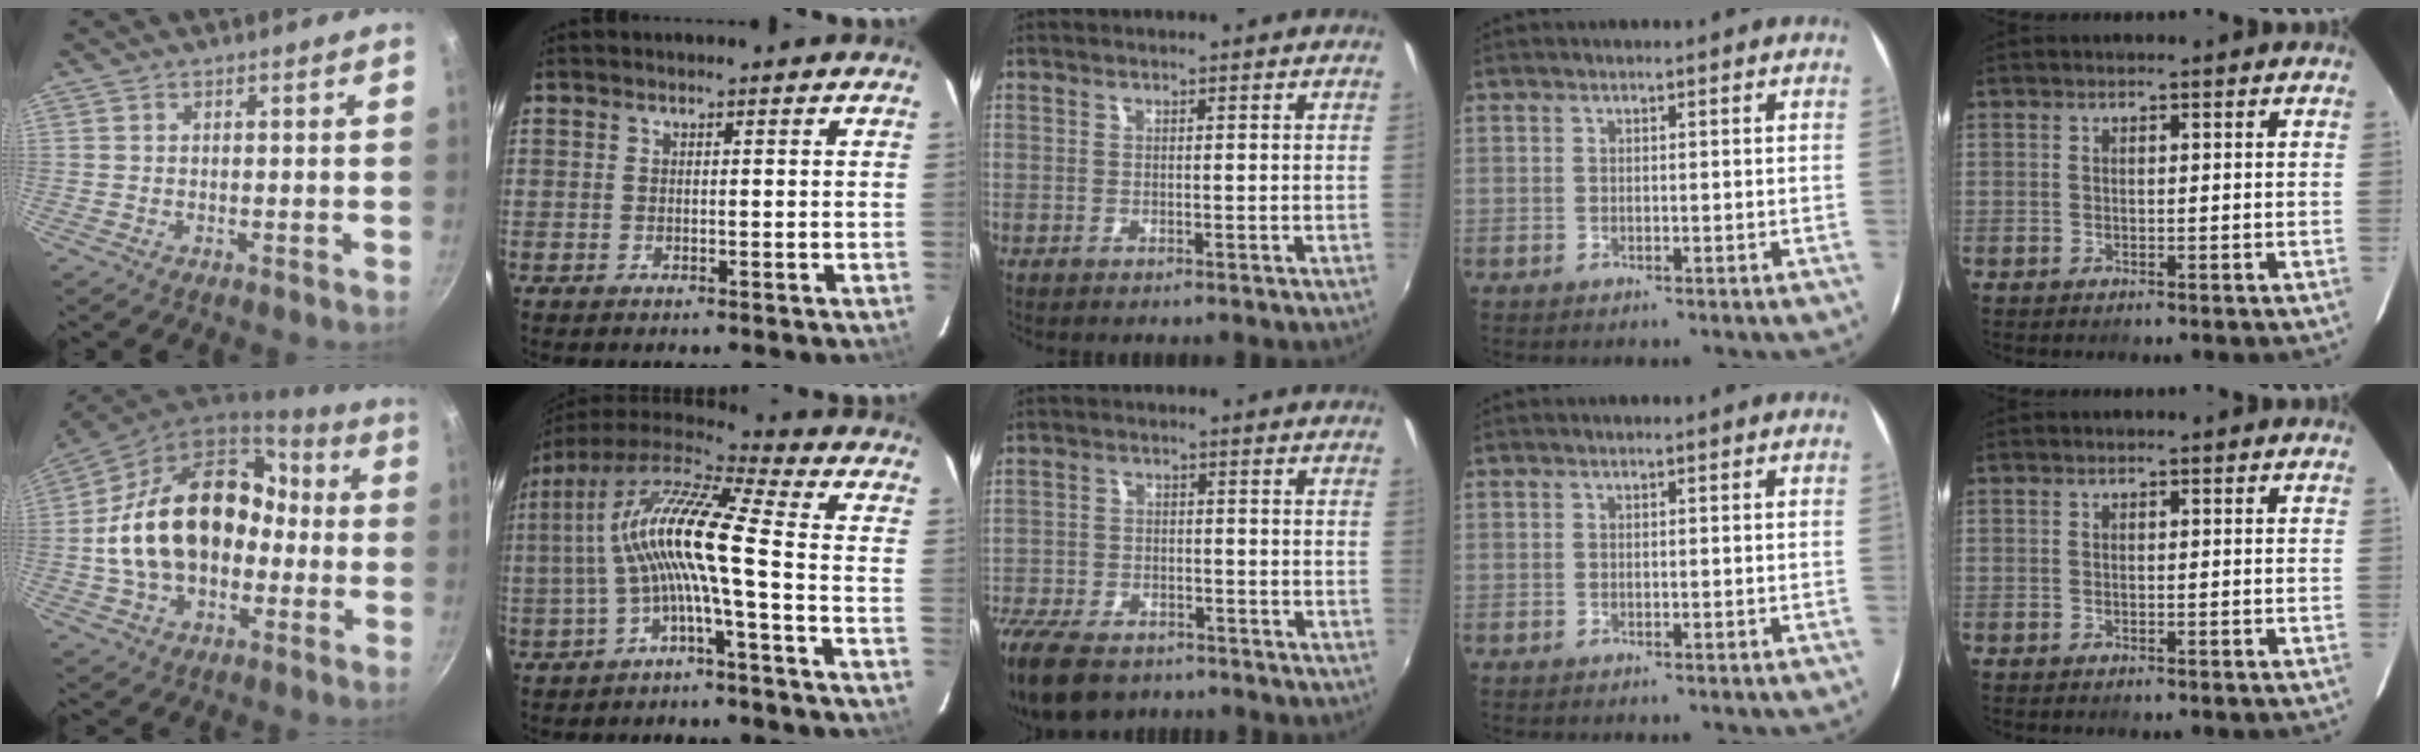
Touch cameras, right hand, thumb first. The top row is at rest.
{"thumb": {"total": 23.0, "force": [-1.1, 16.3, 16.3], "torque": [-0.254, 0.064, -0.016]}, "index": {"total": 12.9, "force": [-1.6, 0.3, 12.8], "torque": [-0.249, 0.016, -0.035]}, "middle": {"total": 14.8, "force": [-11.1, 7.2, 6.7], "torque": [-0.183, -0.026, -0.195]}}